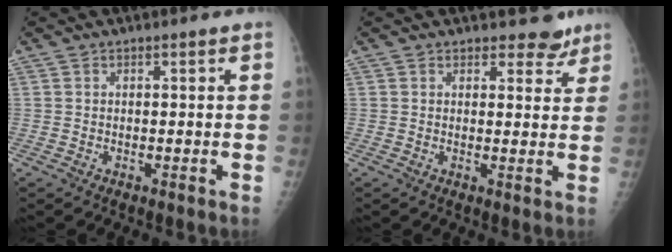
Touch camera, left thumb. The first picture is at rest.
{"total": 3.2, "force": [2.7, 1.6, 0.5], "torque": [0.014, -0.020, 0.029]}